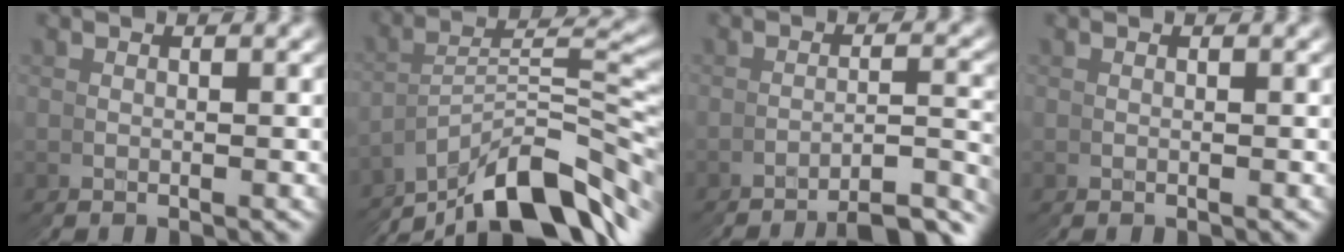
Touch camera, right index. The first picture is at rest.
{"total": 10.3, "force": [-4.2, 4.8, 8.1], "torque": [-0.126, -0.004, -0.059]}
{"total": 5.7, "force": [-5.5, -0.6, 1.1], "torque": [0.003, 0.008, -0.088]}
{"total": 0.0}